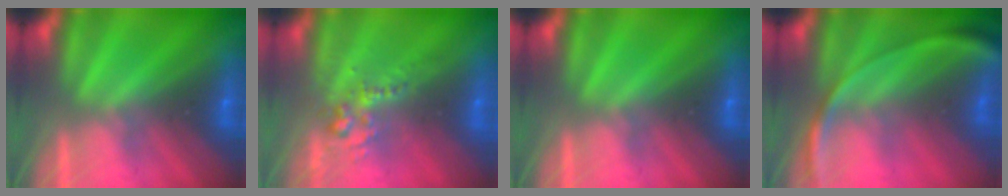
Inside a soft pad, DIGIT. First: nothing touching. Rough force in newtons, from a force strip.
{"total": 2.5}
{"total": 0.0}
{"total": 2.8}